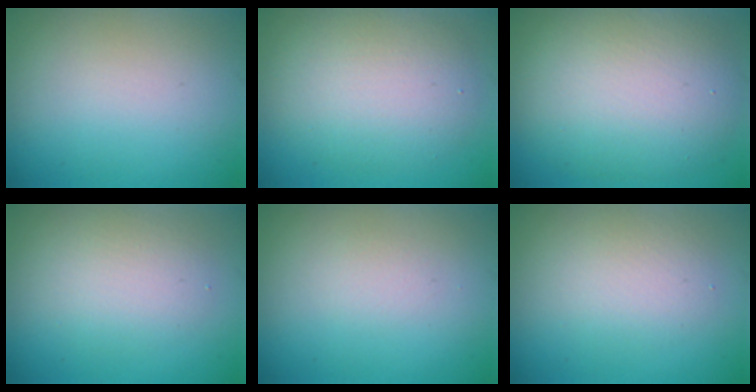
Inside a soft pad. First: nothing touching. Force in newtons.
{"total": 5.8, "press": 5.8, "slide": 0.2}
{"total": 9.4, "press": 9.3, "slide": 0.6}
{"total": 2.8, "press": 2.8, "slide": 0.2}
{"total": 0.9, "press": 0.9, "slide": 0.1}
{"total": 2.7, "press": 2.7, "slide": 0.1}